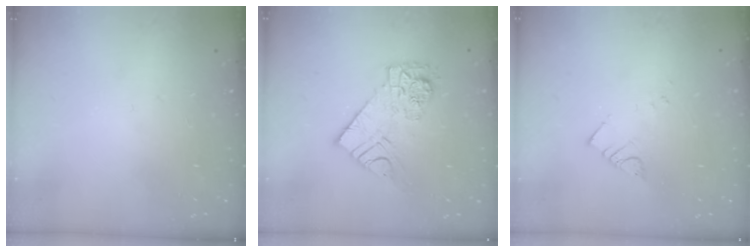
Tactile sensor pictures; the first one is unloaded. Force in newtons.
{"total": 11.7, "press": 11.6, "slide": 1.0}
{"total": 3.2, "press": 3.2, "slide": 0.2}